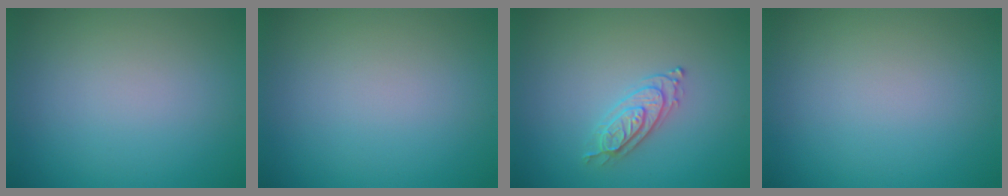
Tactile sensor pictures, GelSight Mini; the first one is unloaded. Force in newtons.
{"total": 0.0}
{"total": 2.2, "press": 2.2, "slide": 0.5}
{"total": 0.0}